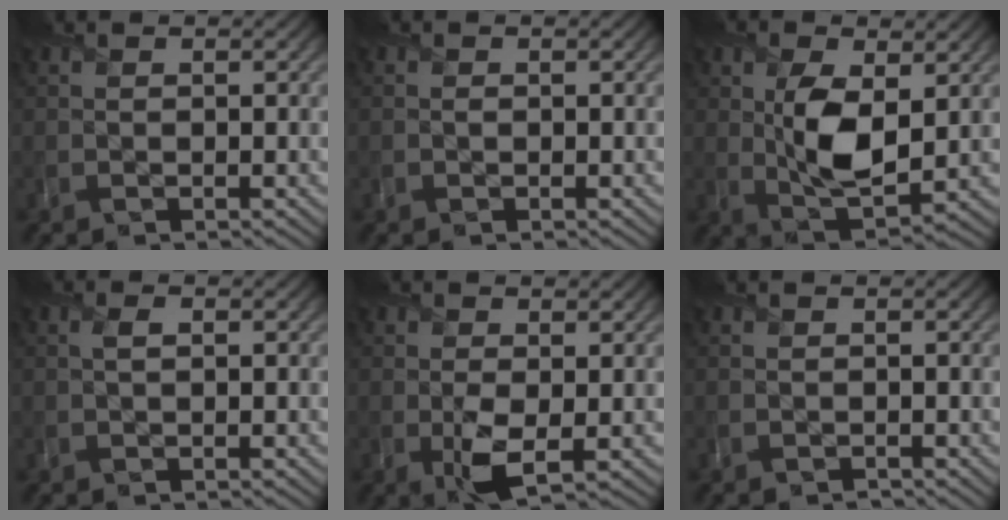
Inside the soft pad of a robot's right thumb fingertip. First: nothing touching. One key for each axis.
{"total": 0.5, "fx": -0.1, "fy": 0.5, "fz": 0.2, "tx": -0.004, "ty": -0.006, "tz": -0.004}
{"total": 7.8, "fx": 1.0, "fy": 4.2, "fz": 6.5, "tx": -0.138, "ty": -0.010, "tz": 0.022}
{"total": 1.2, "fx": 0.2, "fy": 0.7, "fz": 1.0, "tx": -0.022, "ty": 0.000, "tz": 0.001}
{"total": 3.6, "fx": -0.4, "fy": 2.1, "fz": 2.9, "tx": -0.068, "ty": -0.015, "tz": -0.006}
{"total": 0.8, "fx": -0.6, "fy": 0.4, "fz": 0.1, "tx": -0.004, "ty": -0.007, "tz": -0.012}